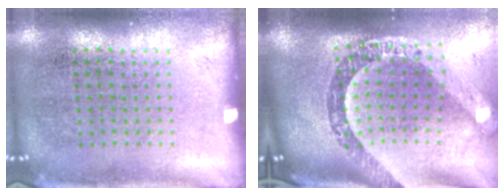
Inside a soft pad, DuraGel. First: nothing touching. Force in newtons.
{"total": 3.6, "press": 2.6, "slide": 2.6}